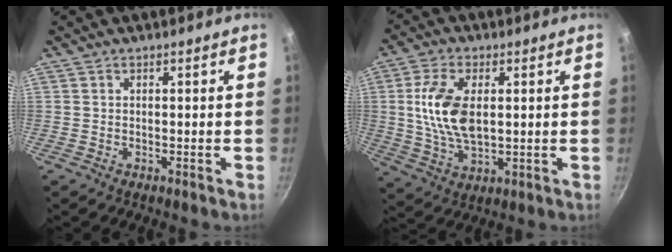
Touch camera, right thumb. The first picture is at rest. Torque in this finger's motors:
{"motor_torque": [0.34, 0.35, 1.51, 0.04, 0.49]}